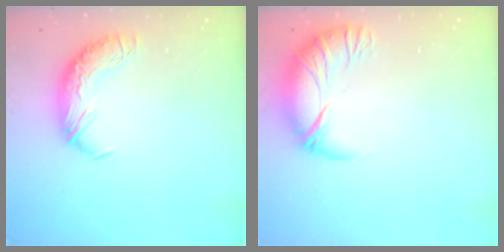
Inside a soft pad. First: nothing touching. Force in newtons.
{"total": 3.3, "press": 1.9, "slide": 2.7}